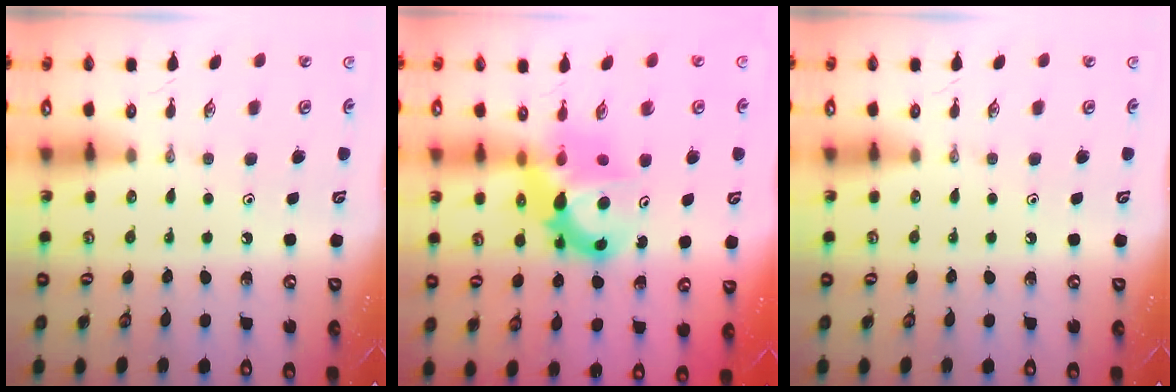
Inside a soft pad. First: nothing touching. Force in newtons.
{"total": 8.7, "press": 8.7, "slide": 0.7}
{"total": 0.0}